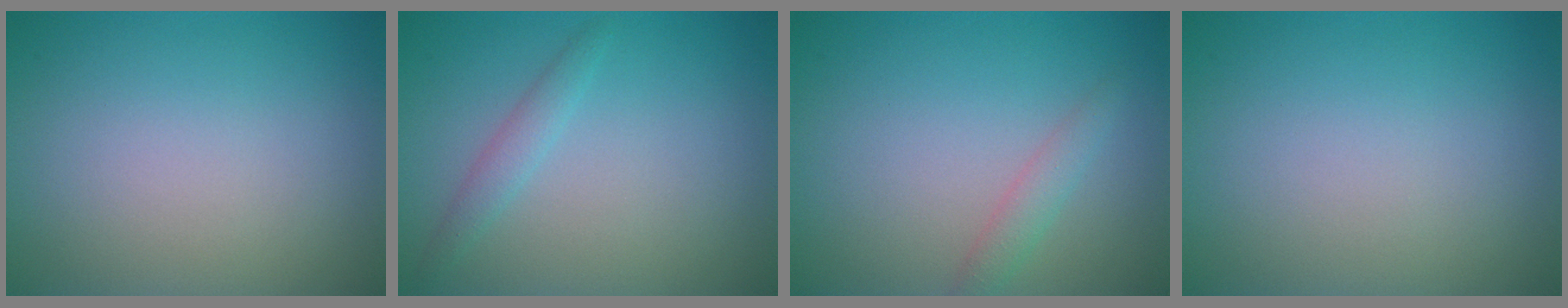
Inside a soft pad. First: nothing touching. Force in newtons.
{"total": 1.4, "press": 1.4, "slide": 0.1}
{"total": 1.5, "press": 1.5, "slide": 0.1}
{"total": 0.0}